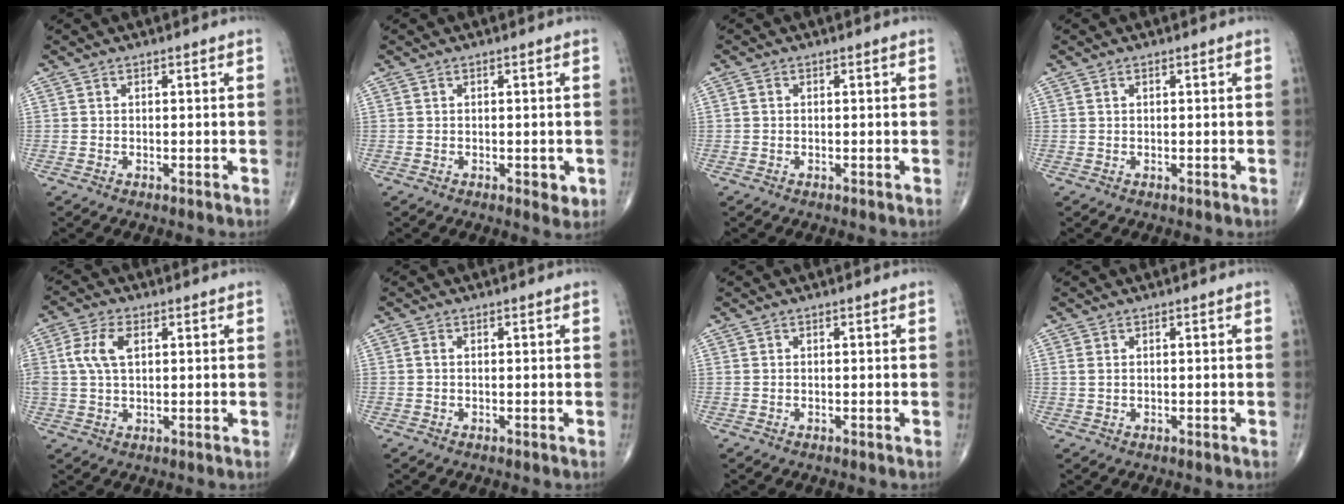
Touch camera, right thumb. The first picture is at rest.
{"total": 2.3, "force": [-0.5, 1.0, 2.0], "torque": [-0.014, -0.004, -0.004]}
{"total": 0.7, "force": [0.0, 0.6, 0.4], "torque": [-0.007, 0.000, -0.001]}
{"total": 0.5, "force": [0.2, 0.3, 0.4], "torque": [-0.009, 0.002, 0.005]}
{"total": 6.8, "force": [1.6, 3.7, 5.4], "torque": [-0.125, 0.008, 0.031]}
{"total": 0.8, "force": [0.0, 0.5, 0.6], "torque": [-0.012, 0.000, -0.002]}
{"total": 0.0}
{"total": 0.9, "force": [0.3, 0.5, 0.6], "torque": [-0.017, 0.003, 0.010]}